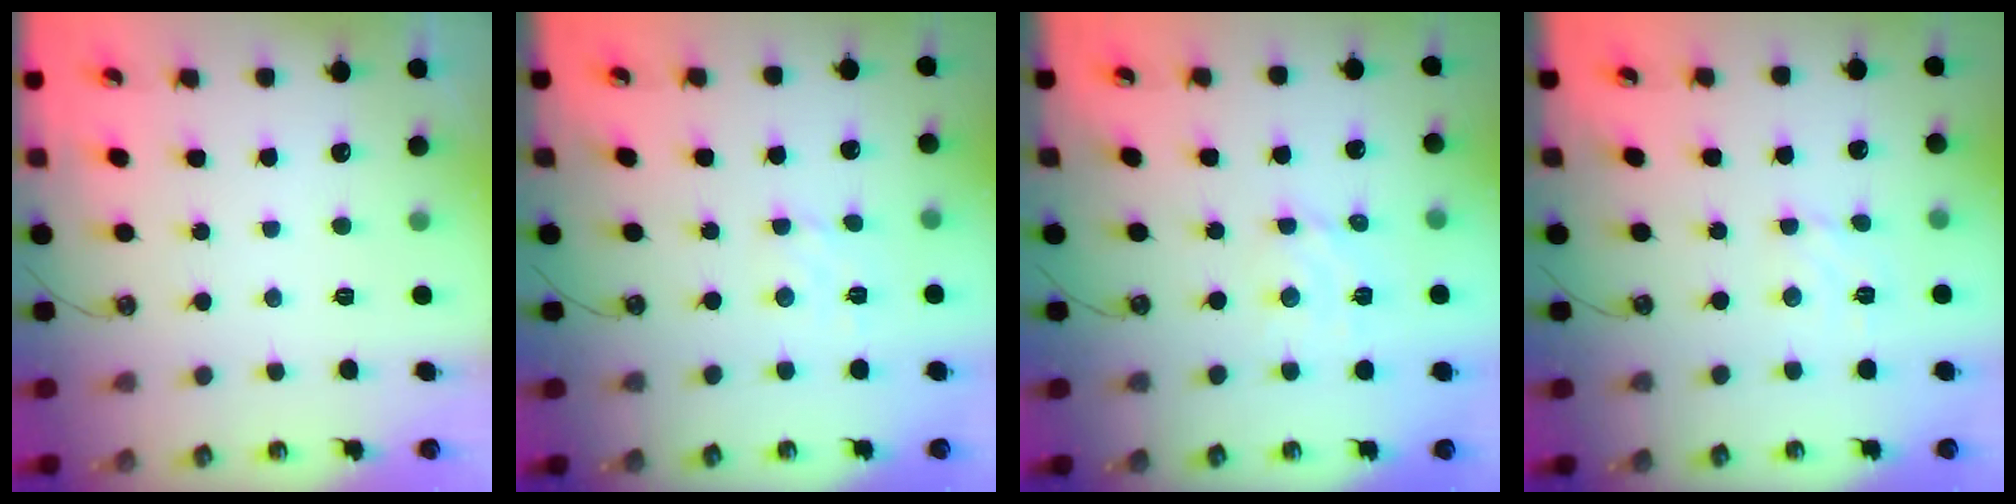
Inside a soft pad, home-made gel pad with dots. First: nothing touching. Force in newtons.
{"total": 1.8, "press": 1.7, "slide": 0.6}
{"total": 4.5, "press": 4.4, "slide": 1.0}
{"total": 2.5, "press": 2.5, "slide": 0.3}